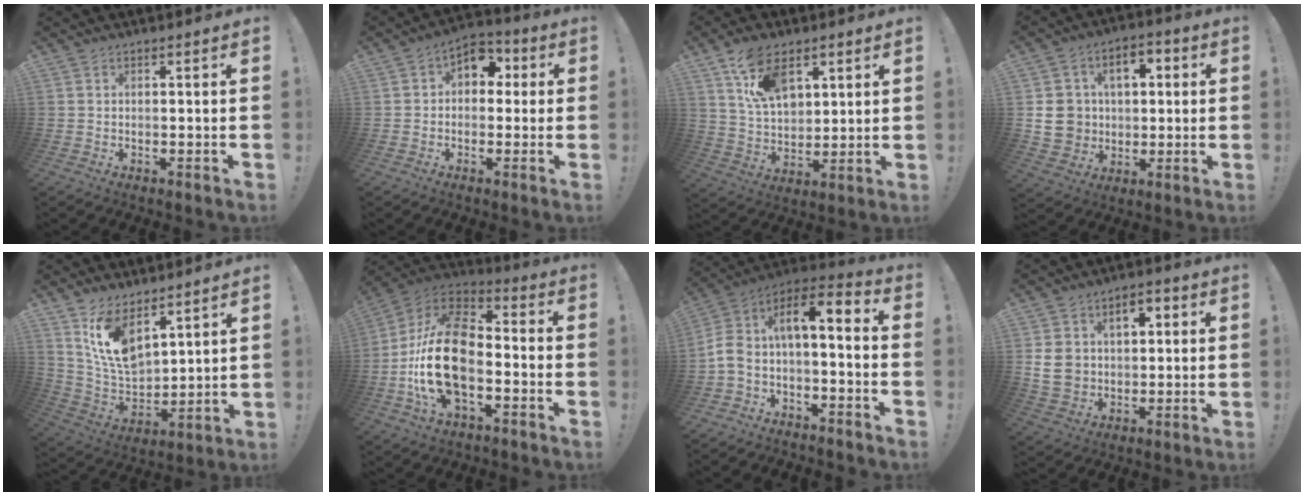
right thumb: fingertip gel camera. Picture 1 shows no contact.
{"total": 6.5, "force": [0.4, 5.7, 3.2], "torque": [-0.031, 0.007, 0.010]}
{"total": 14.2, "force": [7.6, 8.6, 8.3], "torque": [-0.136, -0.026, 0.145]}
{"total": 13.9, "force": [0.4, 12.6, 5.8], "torque": [-0.077, 0.012, 0.018]}
{"total": 13.1, "force": [8.6, 7.0, 7.0], "torque": [-0.144, -0.060, 0.166]}
{"total": 23.0, "force": [-5.0, 13.5, 18.0], "torque": [-0.356, 0.036, -0.078]}
{"total": 8.4, "force": [-0.9, 3.7, 7.5], "torque": [-0.130, -0.005, -0.018]}
{"total": 12.0, "force": [1.8, 10.1, 6.2], "torque": [-0.090, -0.001, 0.038]}